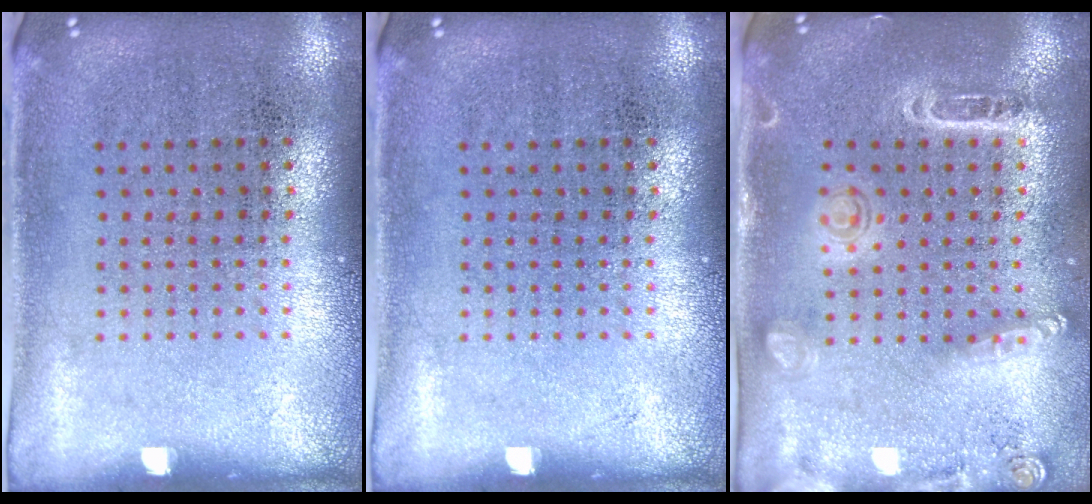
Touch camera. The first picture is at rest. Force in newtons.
{"total": 0.0}
{"total": 1.6, "press": 1.5, "slide": 0.5}